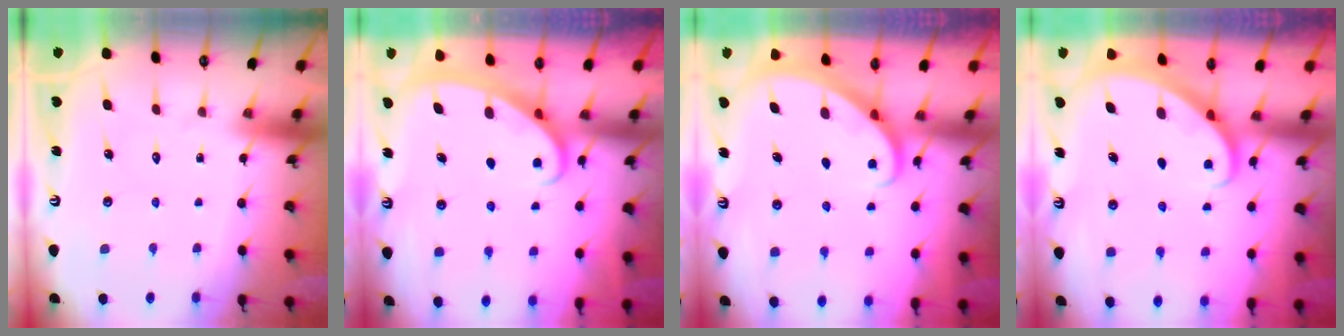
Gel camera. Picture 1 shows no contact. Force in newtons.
{"total": 2.5, "press": 2.5, "slide": 0.4}
{"total": 2.7, "press": 2.7, "slide": 0.2}
{"total": 2.7, "press": 2.7, "slide": 0.2}